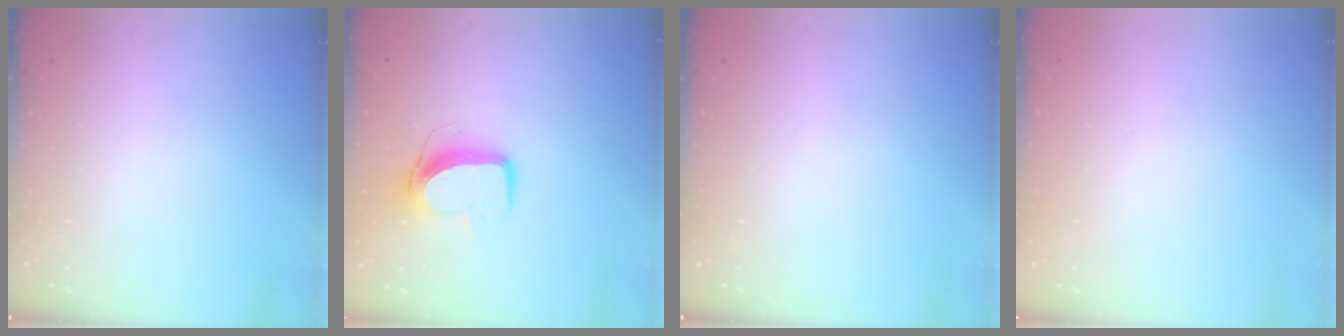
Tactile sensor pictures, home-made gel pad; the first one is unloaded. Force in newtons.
{"total": 10.3, "press": 10.3, "slide": 0.8}
{"total": 0.0}
{"total": 0.0}